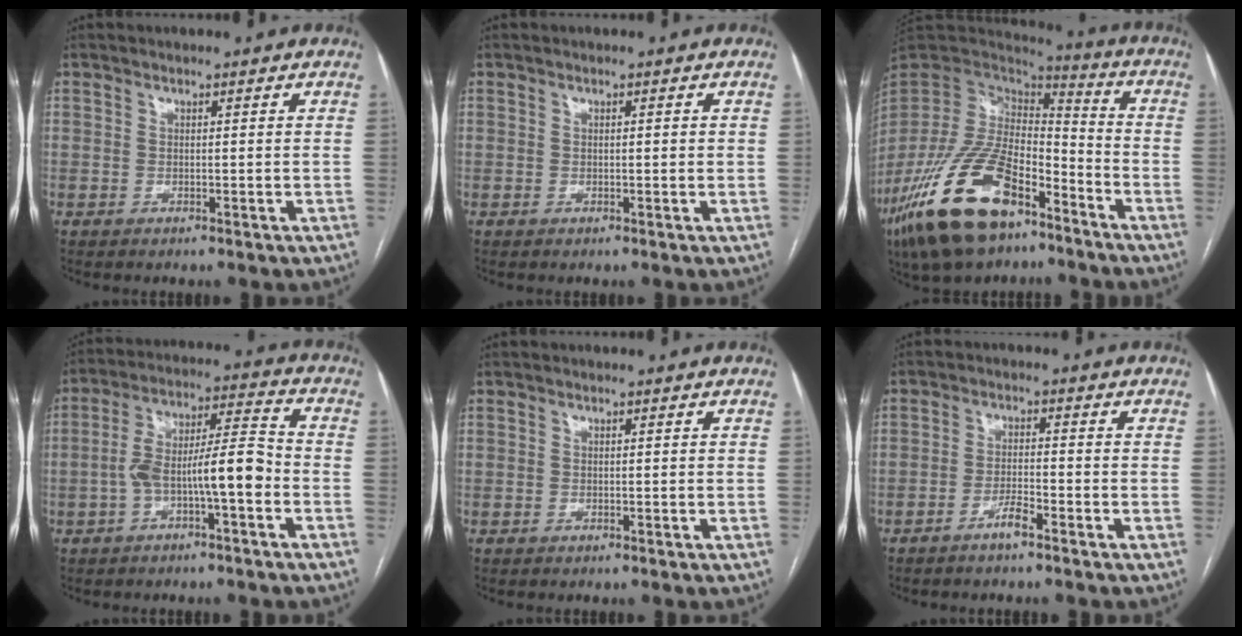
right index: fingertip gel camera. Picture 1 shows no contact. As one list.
[{"total": 0.7, "force": [0.1, 0.2, 0.6], "torque": [-0.012, 0.001, 0.002]}, {"total": 22.1, "force": [-13.3, 9.7, 14.8], "torque": [-0.318, -0.015, -0.240]}, {"total": 10.3, "force": [-3.4, 1.6, 9.6], "torque": [-0.170, 0.034, -0.054]}, {"total": 0.0}, {"total": 2.8, "force": [-2.1, 0.2, 1.9], "torque": [-0.036, 0.000, -0.042]}]